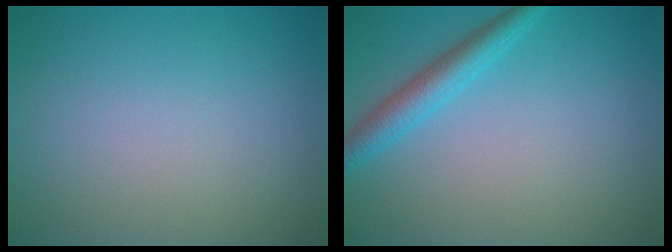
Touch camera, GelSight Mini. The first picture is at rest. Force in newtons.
{"total": 3.0, "press": 3.0, "slide": 0.0}